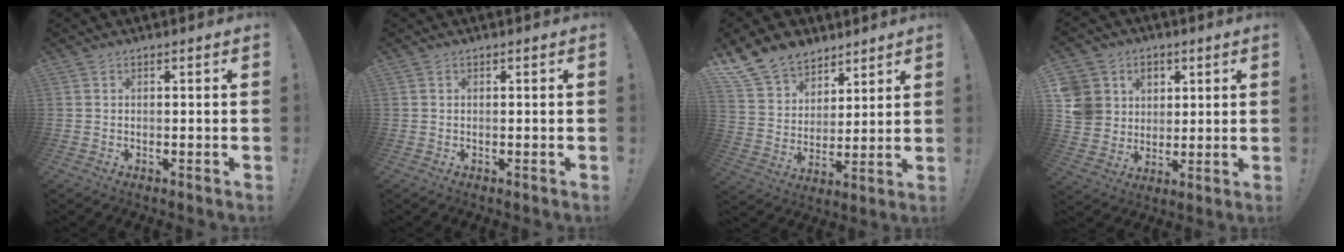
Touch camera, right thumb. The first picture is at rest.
{"total": 0.0}
{"total": 13.3, "force": [9.9, 8.4, 2.8], "torque": [-0.060, -0.072, 0.194]}
{"total": 11.0, "force": [2.8, 10.2, 2.9], "torque": [-0.050, -0.009, 0.066]}